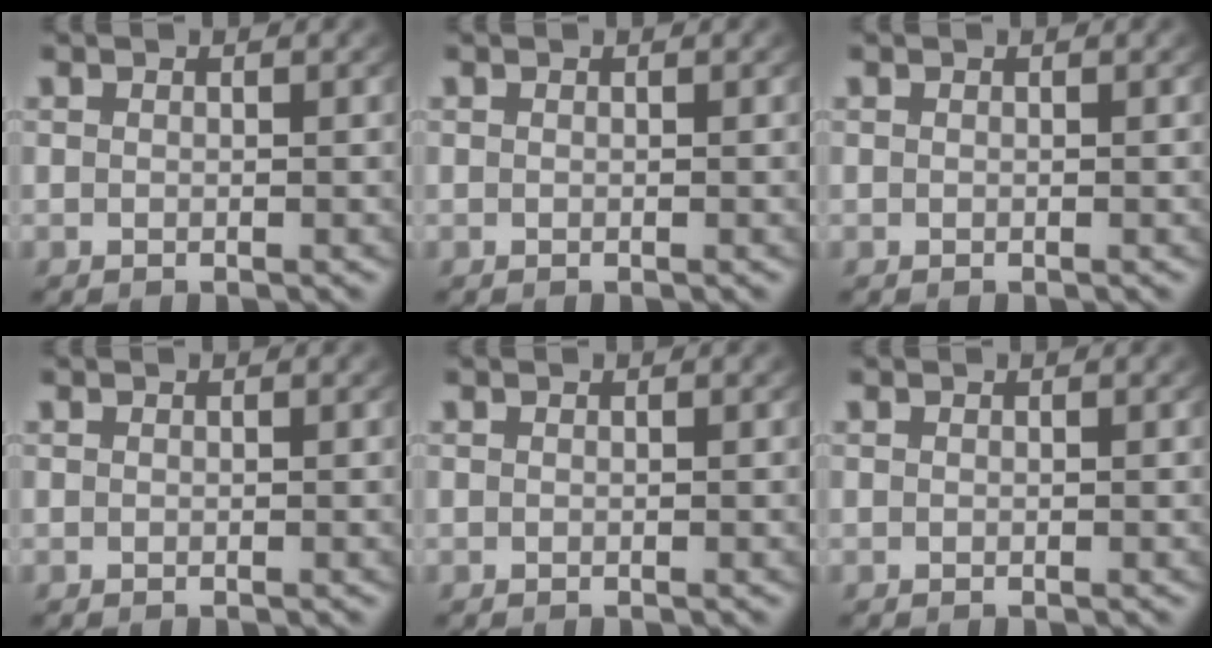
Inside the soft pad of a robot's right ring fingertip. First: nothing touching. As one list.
[{"total": 0.0}, {"total": 0.0}, {"total": 0.0}, {"total": 0.0}, {"total": 0.0}]